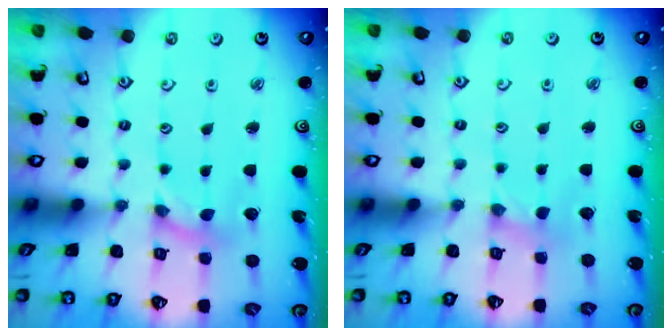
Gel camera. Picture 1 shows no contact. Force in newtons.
{"total": 1.8, "press": 1.8, "slide": 0.4}